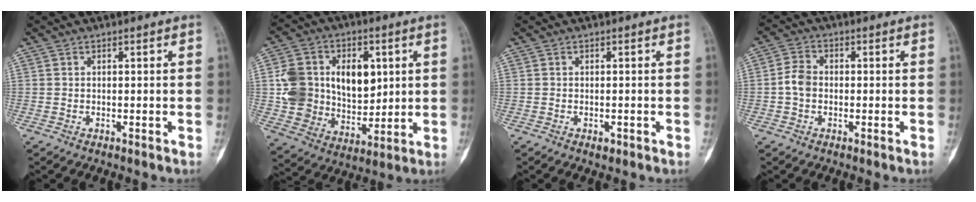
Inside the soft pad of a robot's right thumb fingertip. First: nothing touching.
{"total": 18.5, "force": [3.1, 13.9, 11.8], "torque": [-0.160, -0.002, 0.069]}
{"total": 1.0, "force": [-0.5, 0.6, 0.6], "torque": [-0.009, 0.000, -0.006]}
{"total": 4.1, "force": [-0.6, 3.1, 2.6], "torque": [-0.048, 0.012, -0.019]}